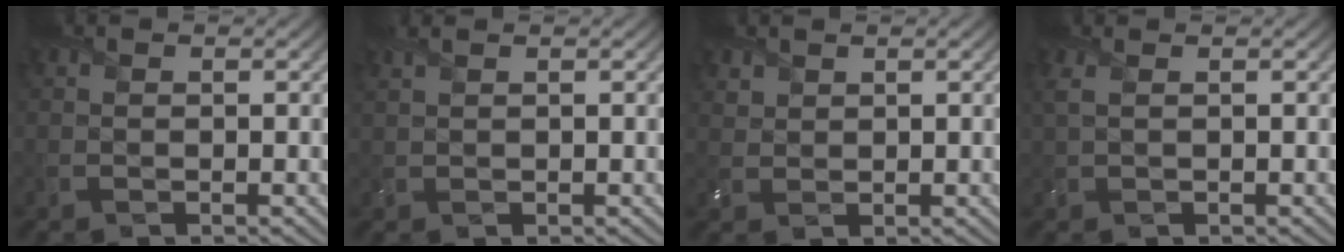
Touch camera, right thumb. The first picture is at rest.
{"total": 1.2, "force": [1.1, 0.1, 0.6], "torque": [-0.022, 0.006, 0.024]}
{"total": 1.7, "force": [1.3, 1.0, 0.3], "torque": [-0.014, 0.000, 0.031]}
{"total": 1.5, "force": [0.7, 0.5, 1.2], "torque": [-0.033, 0.005, 0.017]}